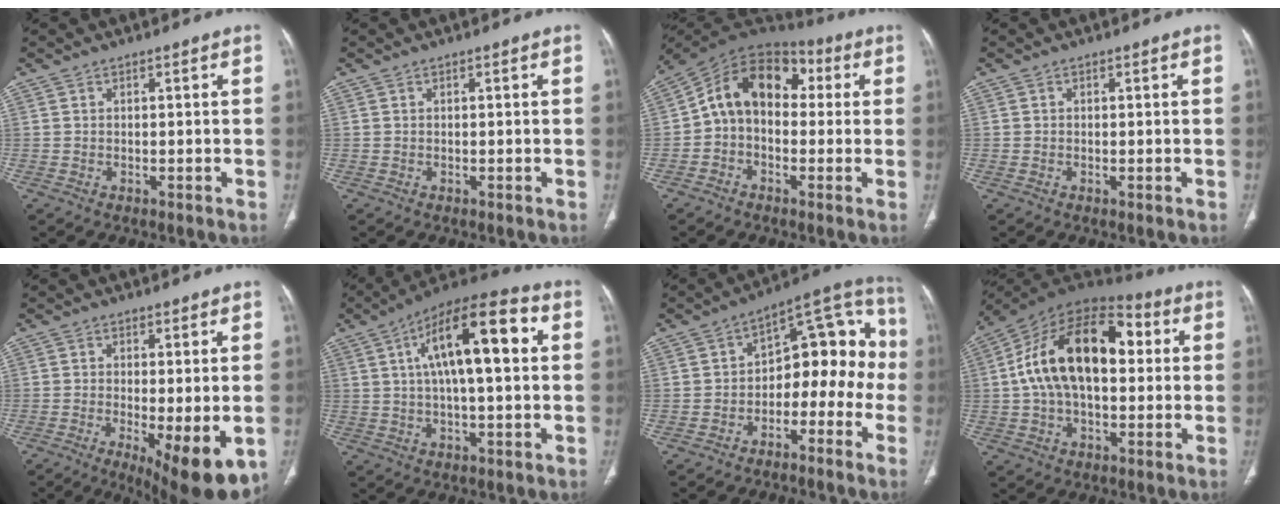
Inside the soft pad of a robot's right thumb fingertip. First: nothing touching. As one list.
[{"total": 0.0}, {"total": 13.9, "force": [1.3, 9.8, 9.8], "torque": [-0.130, 0.049, 0.005]}, {"total": 0.5, "force": [-0.1, 0.2, 0.4], "torque": [-0.010, -0.002, -0.002]}, {"total": 12.2, "force": [-3.7, 3.6, 11.1], "torque": [-0.153, -0.023, -0.046]}, {"total": 17.7, "force": [4.1, 6.0, 16.2], "torque": [-0.253, 0.023, 0.058]}, {"total": 16.1, "force": [-3.8, 9.8, 12.1], "torque": [-0.108, 0.087, -0.059]}, {"total": 22.1, "force": [3.0, 12.9, 17.7], "torque": [-0.292, 0.036, 0.040]}]